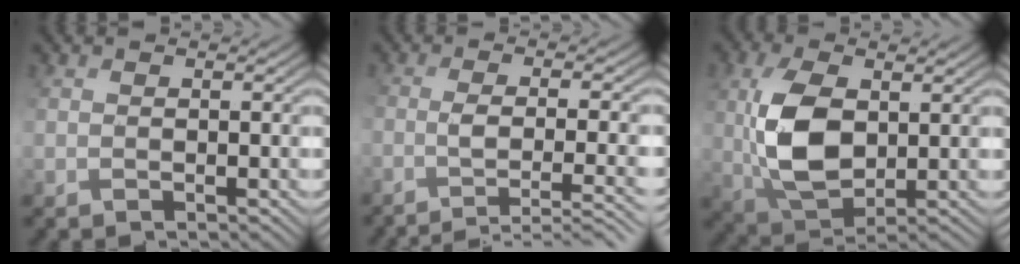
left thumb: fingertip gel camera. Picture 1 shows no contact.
{"total": 7.1, "force": [-3.3, 1.9, 6.0], "torque": [-0.088, -0.007, -0.047]}
{"total": 9.3, "force": [1.0, 5.0, 7.8], "torque": [-0.179, -0.001, 0.022]}